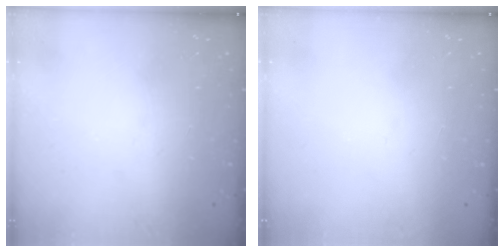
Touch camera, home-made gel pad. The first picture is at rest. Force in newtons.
{"total": 1.6, "press": 1.5, "slide": 0.1}